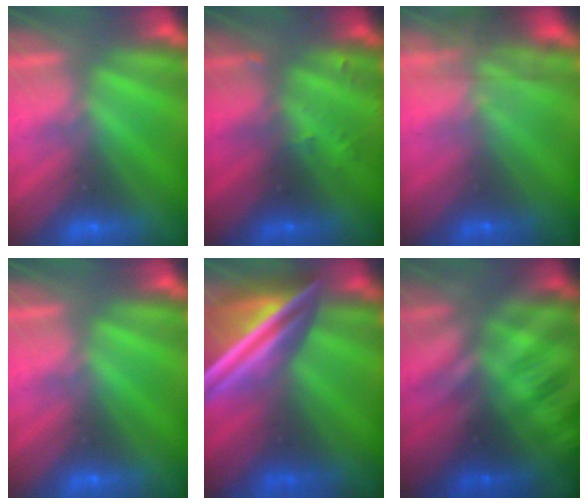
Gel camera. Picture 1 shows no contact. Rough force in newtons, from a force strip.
{"total": 2.9}
{"total": 7.6}
{"total": 0.0}
{"total": 7.7}
{"total": 2.9}